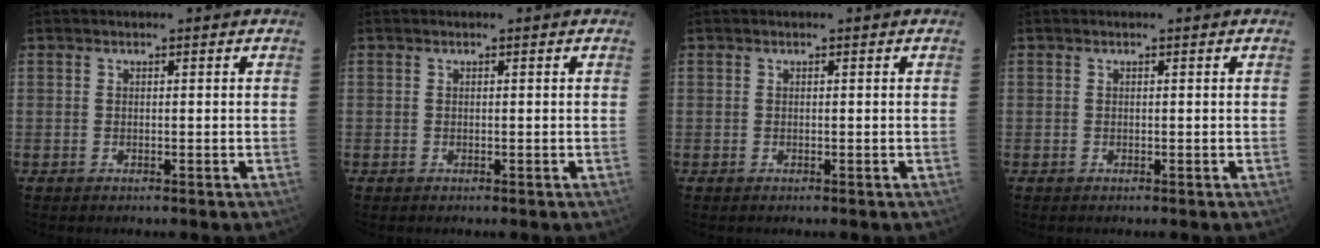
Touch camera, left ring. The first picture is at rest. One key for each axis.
{"total": 0.0}
{"total": 0.0}
{"total": 0.0}